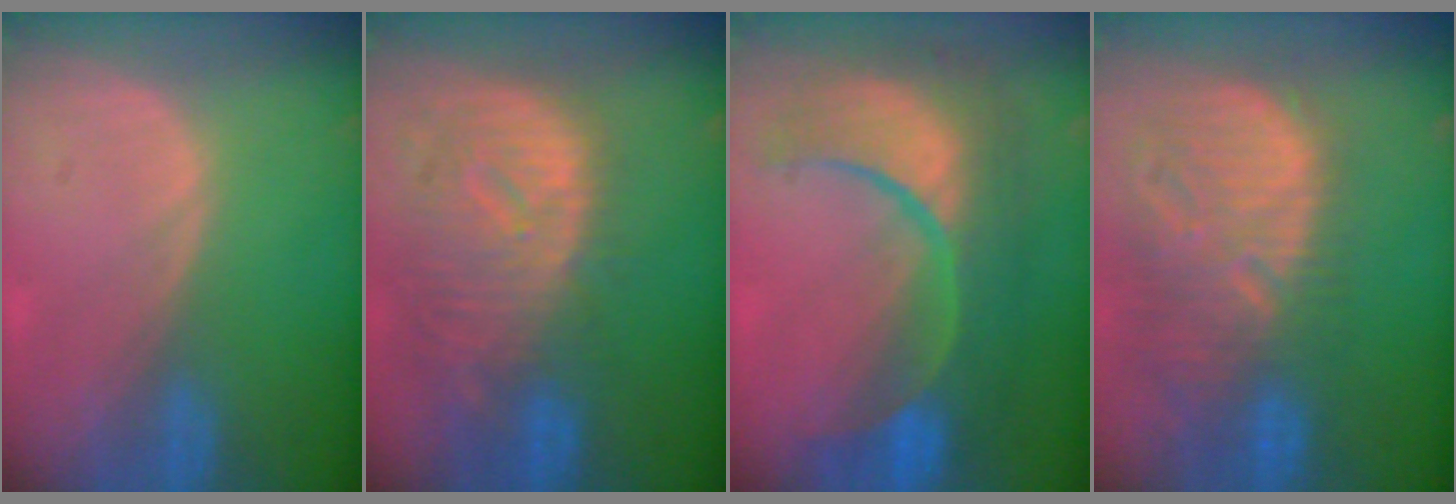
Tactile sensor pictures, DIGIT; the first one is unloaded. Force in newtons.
{"total": 12.2, "press": 10.5, "slide": 6.2}
{"total": 12.5, "press": 12.4, "slide": 1.3}
{"total": 13.2, "press": 11.5, "slide": 6.7}